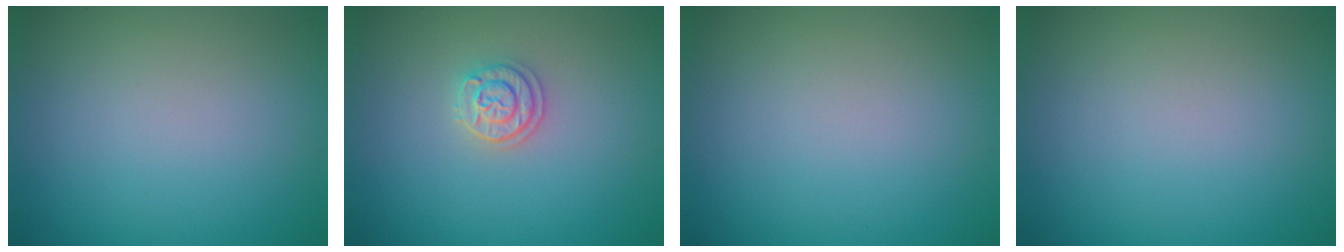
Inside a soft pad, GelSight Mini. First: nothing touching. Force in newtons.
{"total": 2.1, "press": 2.0, "slide": 0.6}
{"total": 0.0}
{"total": 0.0}